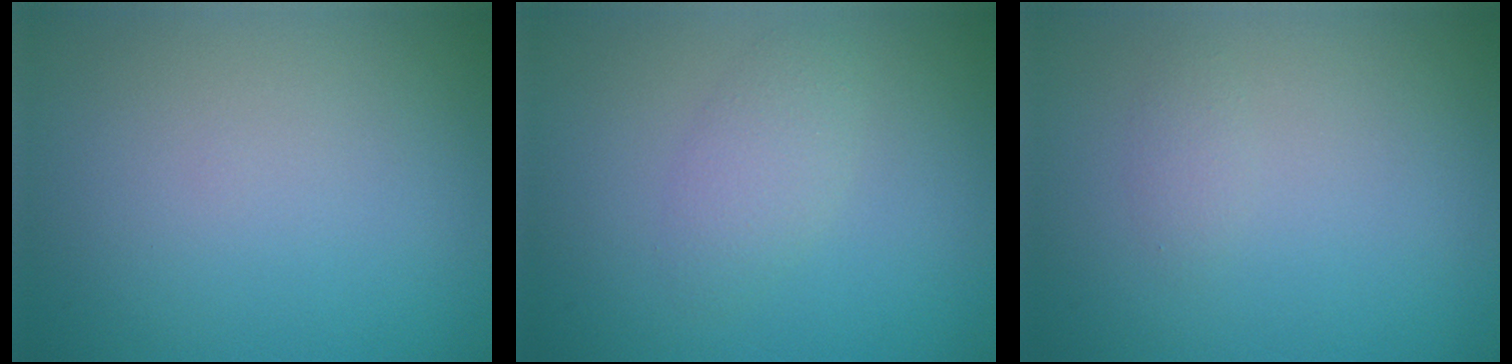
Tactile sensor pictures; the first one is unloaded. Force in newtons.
{"total": 2.0, "press": 2.0, "slide": 0.1}
{"total": 0.8, "press": 0.8, "slide": 0.0}